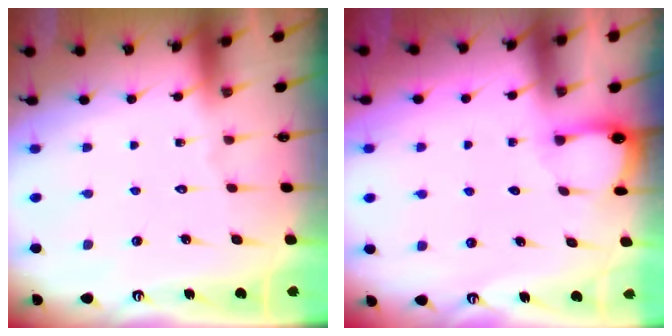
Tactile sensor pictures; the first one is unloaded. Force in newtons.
{"total": 2.0, "press": 2.0, "slide": 0.2}